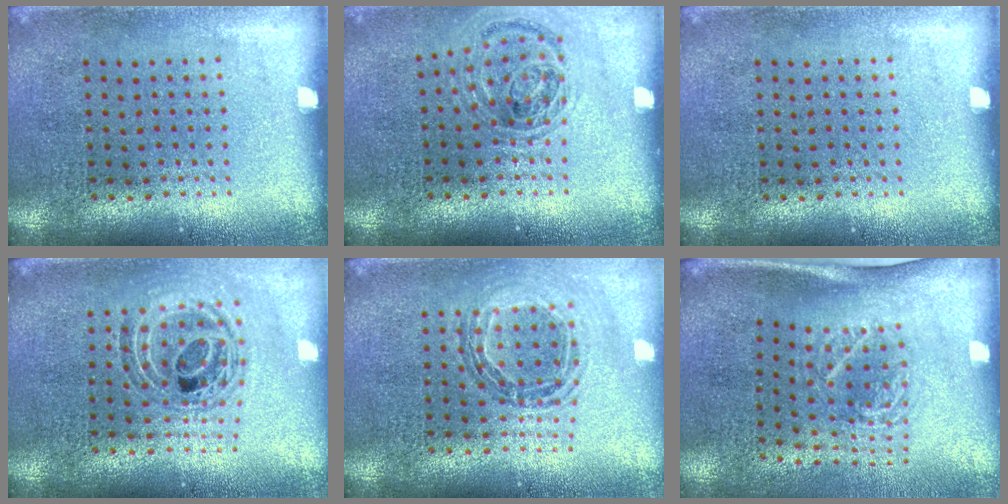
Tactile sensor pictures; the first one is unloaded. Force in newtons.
{"total": 0.9, "press": 0.9, "slide": 0.3}
{"total": 0.0}
{"total": 0.9, "press": 0.9, "slide": 0.2}
{"total": 0.8, "press": 0.8, "slide": 0.1}
{"total": 1.8, "press": 1.3, "slide": 1.3}